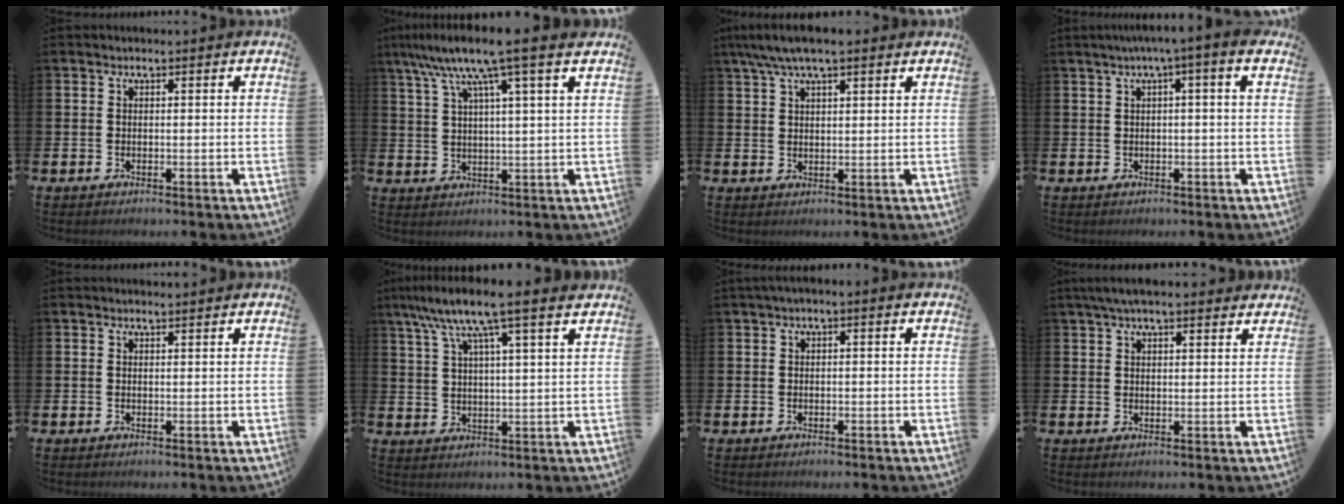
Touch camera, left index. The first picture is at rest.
{"total": 8.8, "force": [6.2, 0.2, 6.2], "torque": [-0.132, -0.019, 0.103]}
{"total": 5.3, "force": [4.0, 1.3, 3.2], "torque": [-0.071, 0.000, 0.072]}
{"total": 2.2, "force": [0.6, -0.3, 2.1], "torque": [-0.037, 0.001, 0.010]}
{"total": 0.6, "force": [0.6, 0.0, 0.0], "torque": [0.005, -0.003, 0.010]}
{"total": 8.7, "force": [6.5, 0.3, 5.7], "torque": [-0.123, -0.019, 0.111]}
{"total": 0.8, "force": [-0.4, 0.2, 0.6], "torque": [-0.018, 0.003, -0.007]}
{"total": 3.8, "force": [3.1, 0.9, 1.9], "torque": [-0.044, -0.001, 0.057]}